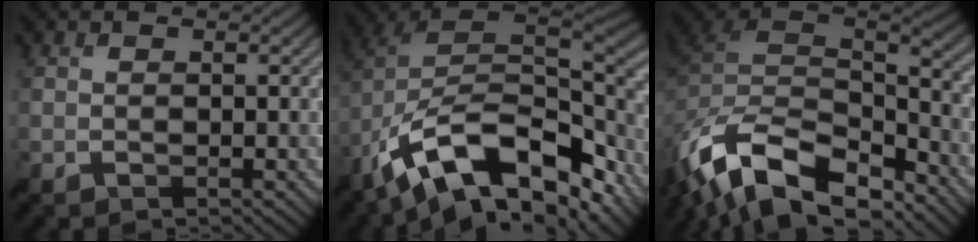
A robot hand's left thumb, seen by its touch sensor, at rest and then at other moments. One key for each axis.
{"total": 16.1, "fx": -6.9, "fy": 7.8, "fz": 12.3, "tx": -0.243, "ty": 0.000, "tz": -0.125}
{"total": 15.9, "fx": -10.6, "fy": 7.4, "fz": 9.2, "tx": -0.242, "ty": -0.028, "tz": -0.175}